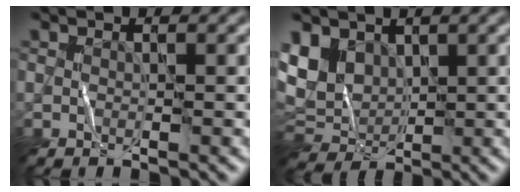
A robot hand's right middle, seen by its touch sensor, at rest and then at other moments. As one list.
[{"total": 5.4, "force": [1.9, 4.1, 3.0], "torque": [-0.071, -0.003, 0.036]}]